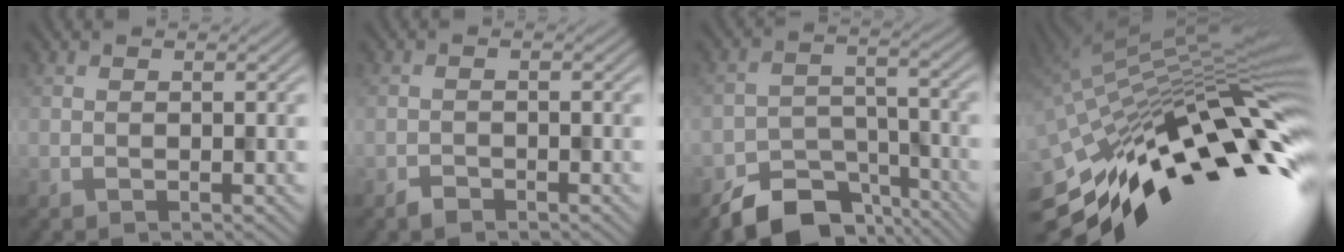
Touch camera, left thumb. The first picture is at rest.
{"total": 1.2, "force": [-1.1, 0.5, 0.3], "torque": [-0.005, -0.001, -0.022]}
{"total": 8.9, "force": [-6.7, 4.5, 3.7], "torque": [-0.062, -0.018, -0.115]}
{"total": 17.4, "force": [-4.3, 5.9, 15.8], "torque": [-0.278, -0.003, -0.094]}